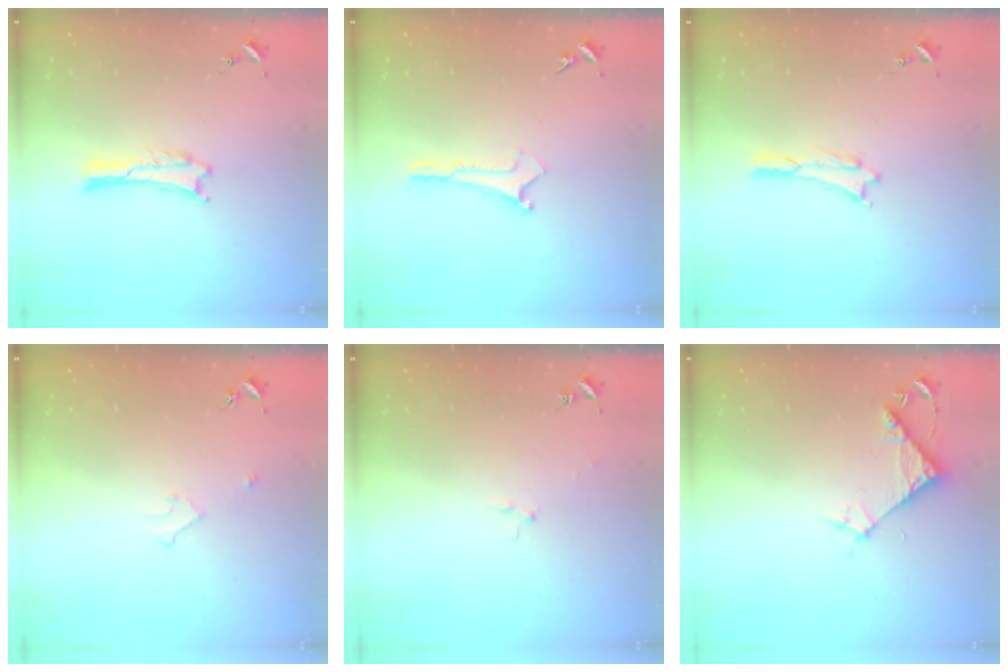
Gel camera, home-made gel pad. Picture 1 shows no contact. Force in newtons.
{"total": 0.0}
{"total": 0.0}
{"total": 2.2, "press": 2.2, "slide": 0.2}
{"total": 2.5, "press": 2.5, "slide": 0.3}
{"total": 5.4, "press": 5.4, "slide": 0.4}